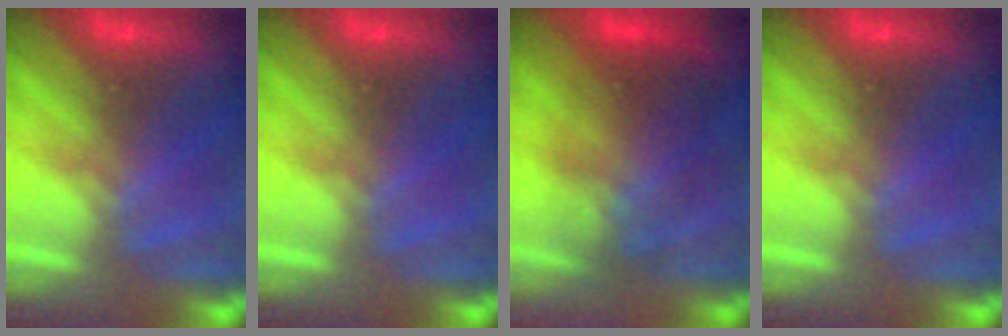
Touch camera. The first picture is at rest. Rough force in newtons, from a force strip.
{"total": 0.0}
{"total": 3.5}
{"total": 0.0}